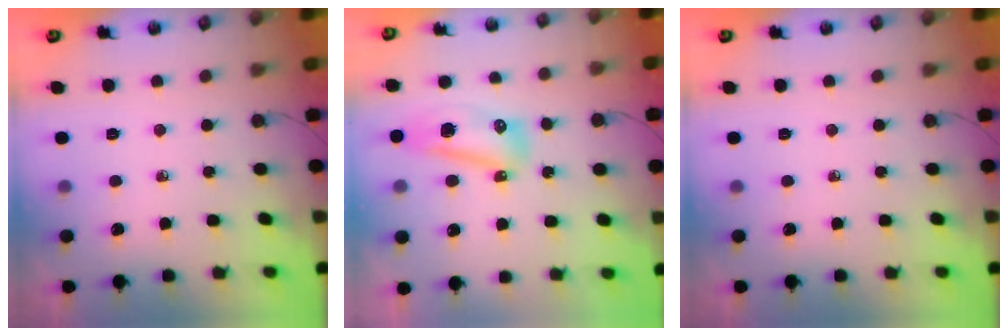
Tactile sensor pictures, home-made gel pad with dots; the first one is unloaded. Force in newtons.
{"total": 8.7, "press": 8.6, "slide": 1.1}
{"total": 0.0}